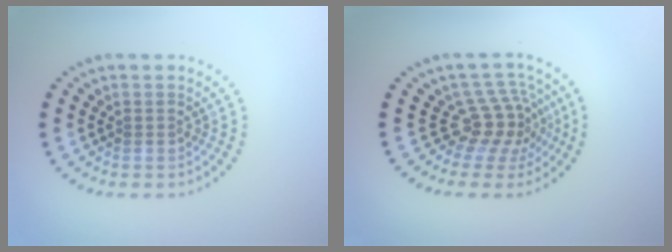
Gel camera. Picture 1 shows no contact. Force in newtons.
{"total": 3.7, "press": 2.7, "slide": 2.5}